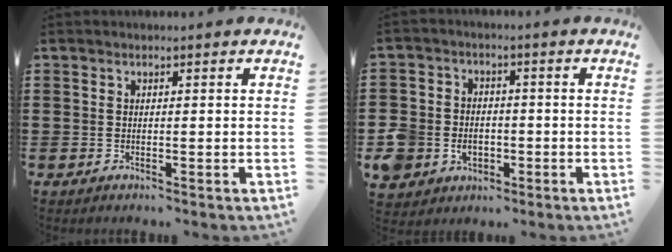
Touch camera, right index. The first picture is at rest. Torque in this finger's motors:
{"motor_torque": [2.00, -0.01, 0.14, 0.04]}